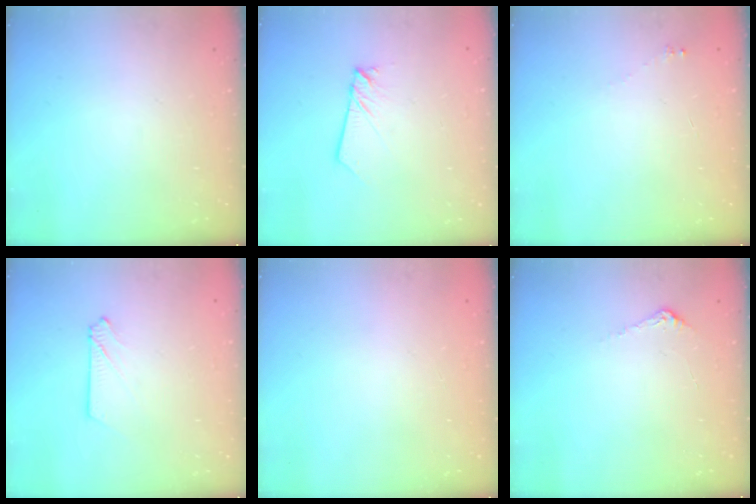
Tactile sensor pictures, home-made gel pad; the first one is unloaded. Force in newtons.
{"total": 2.0, "press": 2.0, "slide": 0.2}
{"total": 1.7, "press": 1.6, "slide": 0.2}
{"total": 3.0, "press": 3.0, "slide": 0.4}
{"total": 0.0}
{"total": 4.8, "press": 4.8, "slide": 0.4}